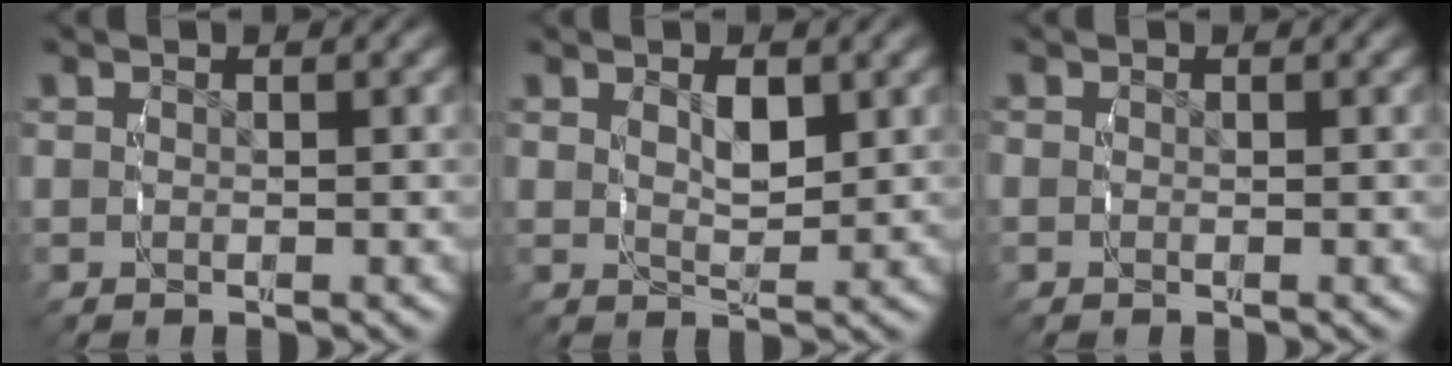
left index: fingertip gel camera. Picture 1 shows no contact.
{"total": 2.0, "force": [0.8, 0.7, 1.7], "torque": [-0.026, -0.004, 0.015]}
{"total": 1.1, "force": [-0.1, 1.0, 0.3], "torque": [-0.007, 0.002, -0.006]}